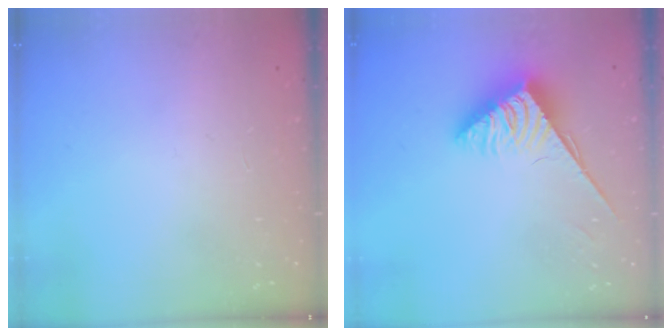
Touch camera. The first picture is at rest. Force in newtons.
{"total": 4.0, "press": 3.9, "slide": 0.6}